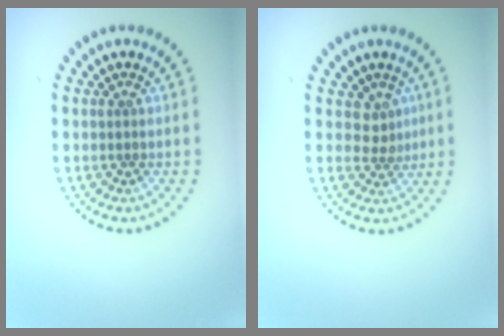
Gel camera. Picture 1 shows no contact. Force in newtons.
{"total": 1.9, "press": 1.4, "slide": 1.3}